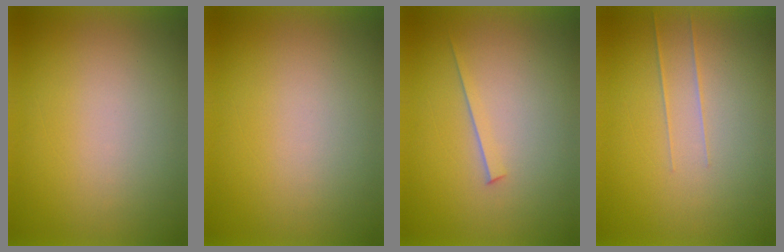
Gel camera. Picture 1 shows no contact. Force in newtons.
{"total": 0.0}
{"total": 1.6}
{"total": 1.7}